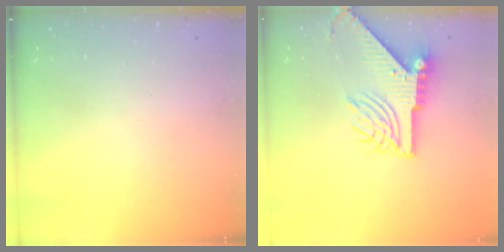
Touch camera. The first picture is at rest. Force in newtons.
{"total": 11.2, "press": 11.1, "slide": 1.3}